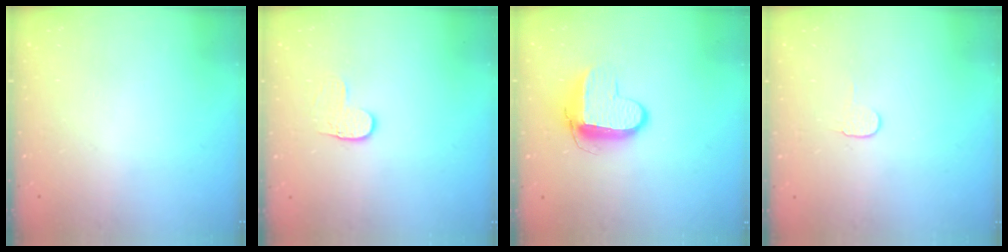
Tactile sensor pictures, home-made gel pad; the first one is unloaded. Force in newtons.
{"total": 3.3, "press": 3.3, "slide": 0.4}
{"total": 9.5, "press": 9.5, "slide": 0.8}
{"total": 3.7, "press": 3.7, "slide": 0.4}